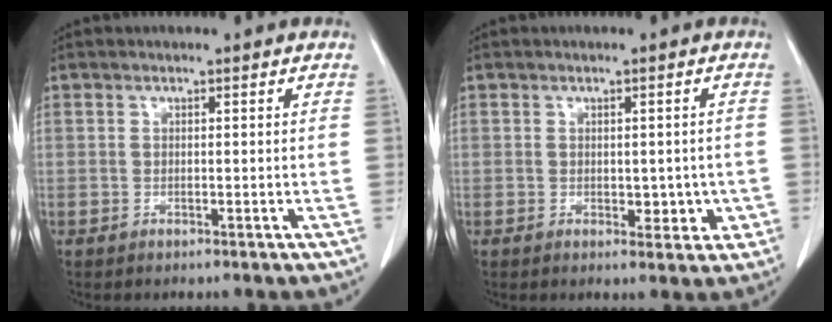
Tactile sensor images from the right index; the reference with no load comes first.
{"total": 3.4, "force": [-0.4, 2.2, 2.6], "torque": [-0.021, 0.005, 0.007]}